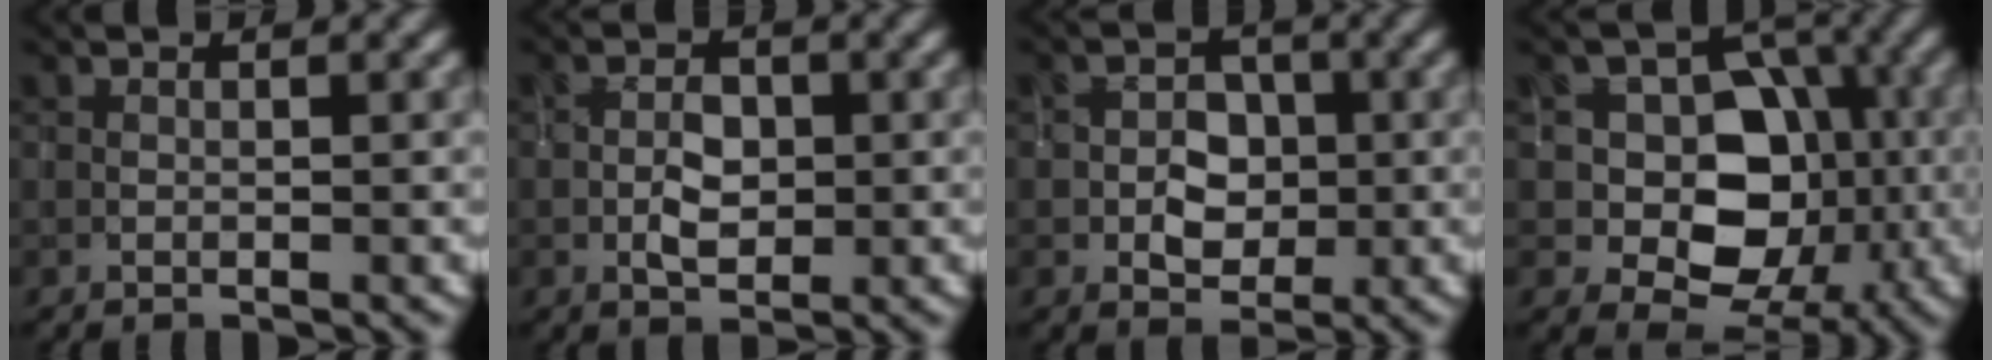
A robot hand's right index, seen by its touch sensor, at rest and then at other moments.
{"total": 2.9, "force": [-0.4, 1.8, 2.2], "torque": [-0.040, 0.001, -0.009]}
{"total": 3.4, "force": [-0.6, 2.5, 2.2], "torque": [-0.030, 0.001, -0.011]}
{"total": 9.7, "force": [-0.9, 7.5, 6.1], "torque": [-0.055, 0.012, -0.034]}